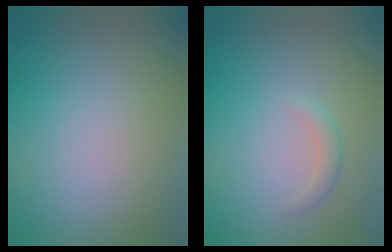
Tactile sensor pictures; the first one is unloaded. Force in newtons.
{"total": 1.1, "press": 1.1, "slide": 0.0}